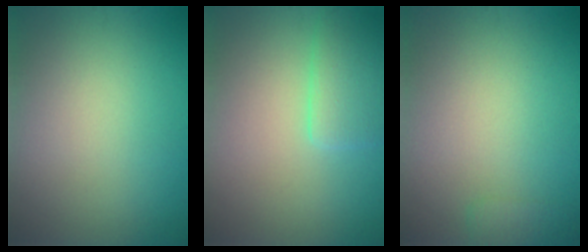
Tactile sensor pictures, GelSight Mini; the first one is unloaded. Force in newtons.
{"total": 2.9, "press": 2.9, "slide": 0.1}
{"total": 1.1, "press": 1.1, "slide": 0.1}